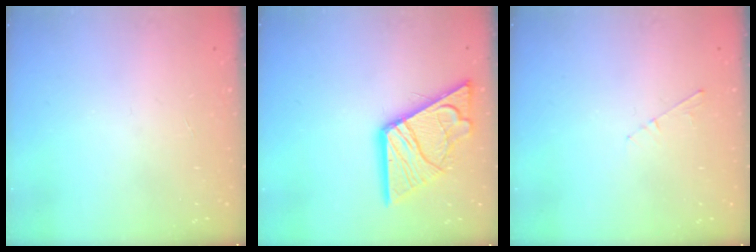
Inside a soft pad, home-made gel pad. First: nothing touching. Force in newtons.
{"total": 17.6, "press": 17.5, "slide": 1.8}
{"total": 2.8, "press": 2.8, "slide": 0.4}